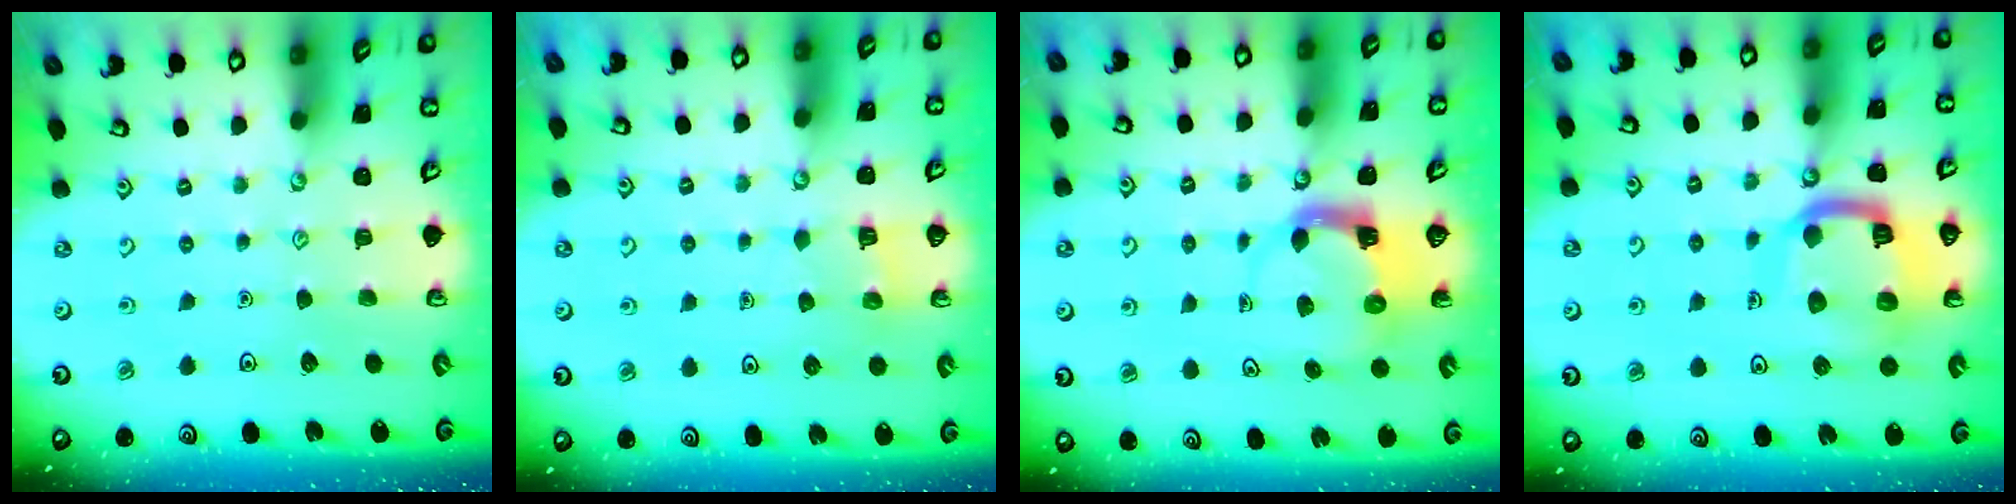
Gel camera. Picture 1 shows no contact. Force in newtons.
{"total": 3.8, "press": 3.8, "slide": 0.3}
{"total": 4.0, "press": 3.9, "slide": 0.6}
{"total": 14.6, "press": 14.6, "slide": 1.6}